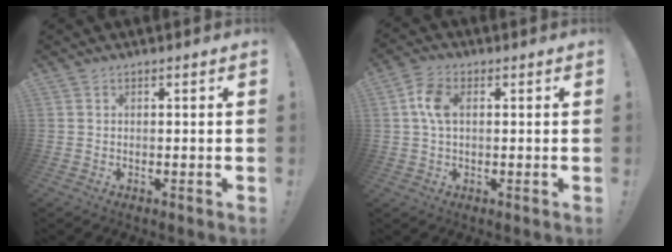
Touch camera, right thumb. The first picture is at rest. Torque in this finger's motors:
{"motor_torque": [0.06, 0.07, 0.63, -0.12, 0.03]}